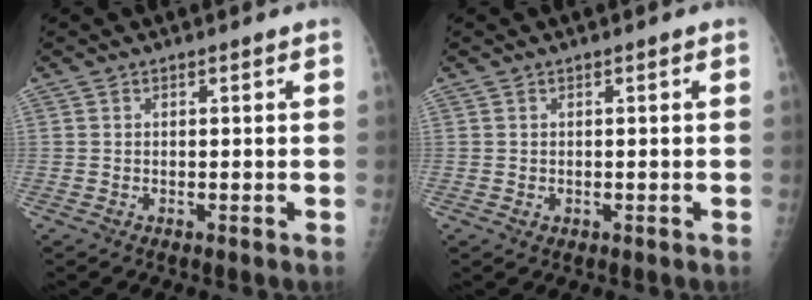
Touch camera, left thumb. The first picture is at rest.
{"total": 0.8, "force": [-0.1, 0.7, 0.4], "torque": [-0.004, 0.000, 0.002]}